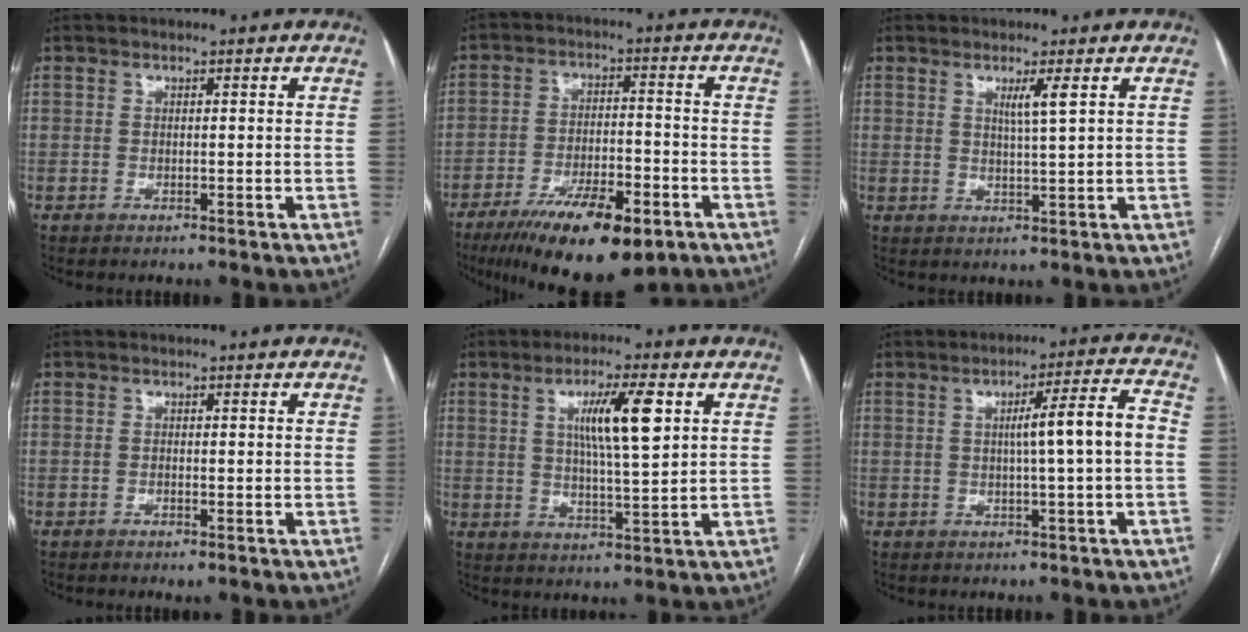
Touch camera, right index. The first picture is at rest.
{"total": 15.0, "force": [-9.3, 4.5, 11.0], "torque": [-0.177, -0.014, -0.147]}
{"total": 2.7, "force": [1.2, -0.5, 2.4], "torque": [-0.044, -0.006, 0.024]}
{"total": 0.7, "force": [-0.5, 0.2, 0.5], "torque": [-0.005, -0.002, -0.006]}
{"total": 9.0, "force": [2.9, 0.8, 8.5], "torque": [-0.147, 0.003, 0.050]}
{"total": 7.4, "force": [-0.1, -0.5, 7.4], "torque": [-0.112, 0.014, 0.000]}